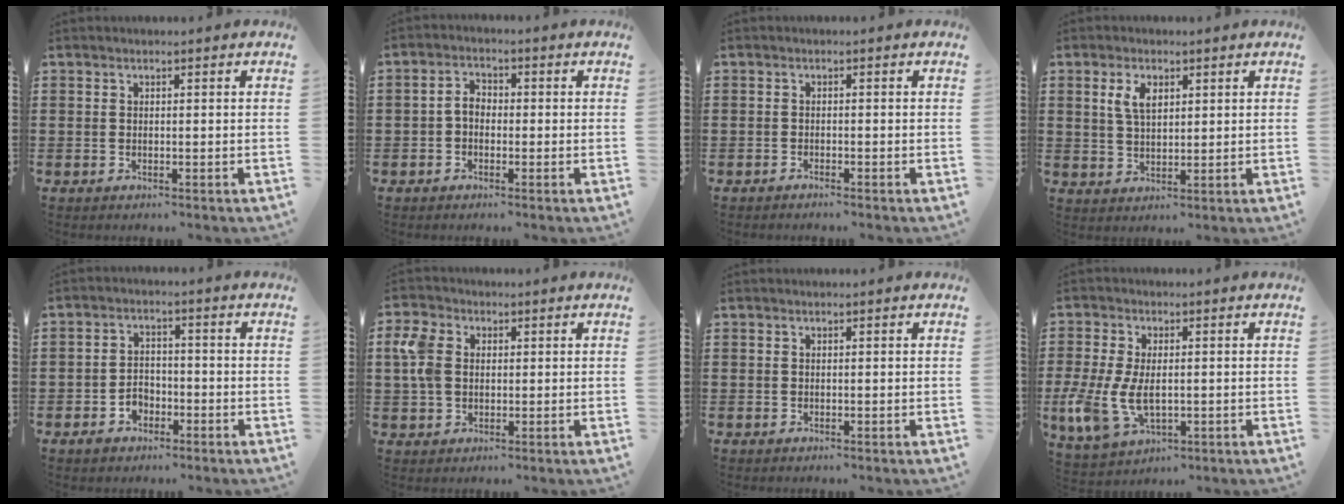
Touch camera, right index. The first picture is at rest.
{"total": 2.7, "force": [-0.7, 1.7, 1.9], "torque": [-0.045, 0.003, -0.018]}
{"total": 0.8, "force": [-0.8, -0.1, 0.1], "torque": [-0.003, -0.002, -0.016]}
{"total": 4.1, "force": [1.7, 2.2, 3.1], "torque": [-0.070, 0.009, 0.029]}
{"total": 3.2, "force": [-1.9, 2.2, 1.3], "torque": [-0.028, 0.007, -0.040]}
{"total": 5.3, "force": [1.1, 3.9, 3.4], "torque": [-0.100, 0.008, 0.013]}
{"total": 0.0}
{"total": 7.9, "force": [-0.8, 4.6, 6.3], "torque": [-0.154, -0.006, -0.015]}